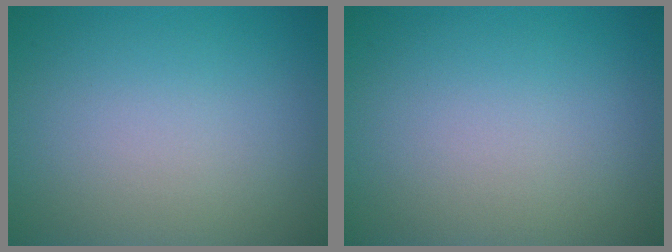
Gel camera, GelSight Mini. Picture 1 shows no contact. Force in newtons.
{"total": 0.0}